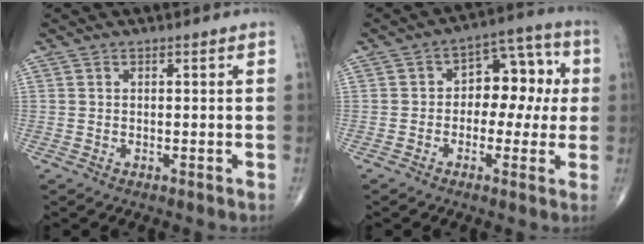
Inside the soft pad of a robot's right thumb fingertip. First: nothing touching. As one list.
[{"total": 10.7, "force": [0.4, 7.0, 8.0], "torque": [-0.062, 0.038, -0.005]}]